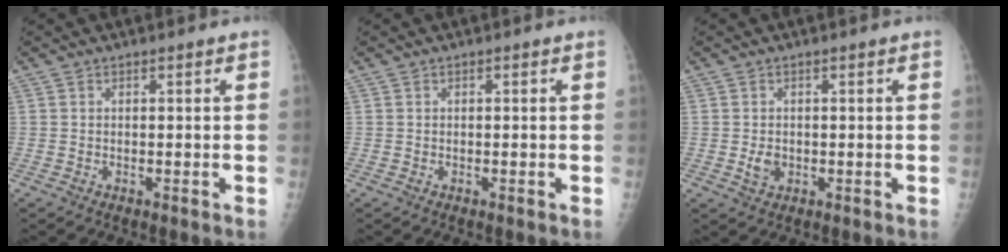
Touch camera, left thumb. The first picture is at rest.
{"total": 0.0}
{"total": 2.2, "force": [-0.1, 1.7, 1.4], "torque": [-0.020, -0.001, 0.001]}